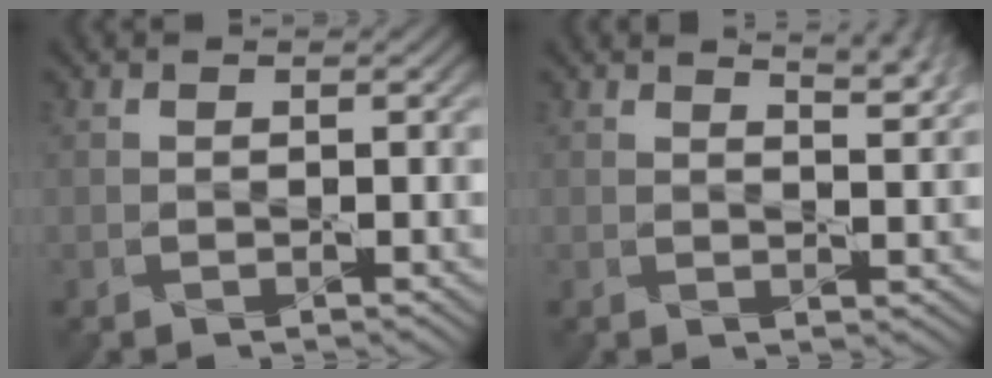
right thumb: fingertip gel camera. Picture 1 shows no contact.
{"total": 5.1, "force": [3.5, 1.3, 3.4], "torque": [-0.038, 0.006, 0.037]}